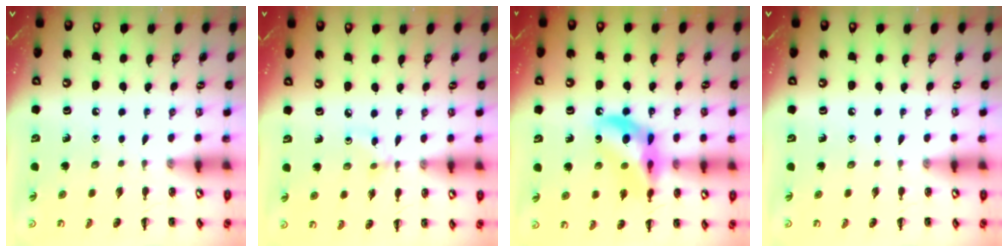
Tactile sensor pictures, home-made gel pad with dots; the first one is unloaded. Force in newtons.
{"total": 2.6, "press": 2.5, "slide": 0.8}
{"total": 14.3, "press": 13.9, "slide": 3.3}
{"total": 0.0}